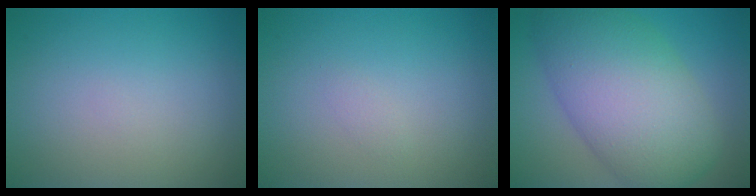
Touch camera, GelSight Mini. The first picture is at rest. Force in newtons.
{"total": 0.5, "press": 0.5, "slide": 0.0}
{"total": 10.8, "press": 10.8, "slide": 0.3}